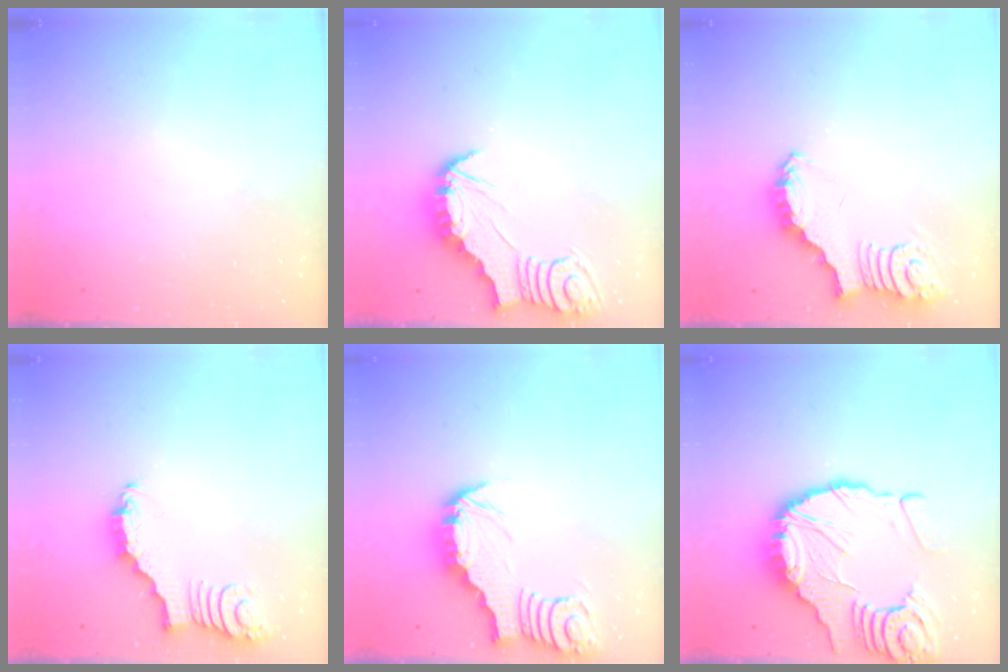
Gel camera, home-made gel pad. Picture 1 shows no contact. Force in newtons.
{"total": 2.8, "press": 2.8, "slide": 0.3}
{"total": 2.4, "press": 2.4, "slide": 0.5}
{"total": 2.9, "press": 2.8, "slide": 0.4}
{"total": 3.2, "press": 3.2, "slide": 0.3}
{"total": 15.8, "press": 15.7, "slide": 2.0}